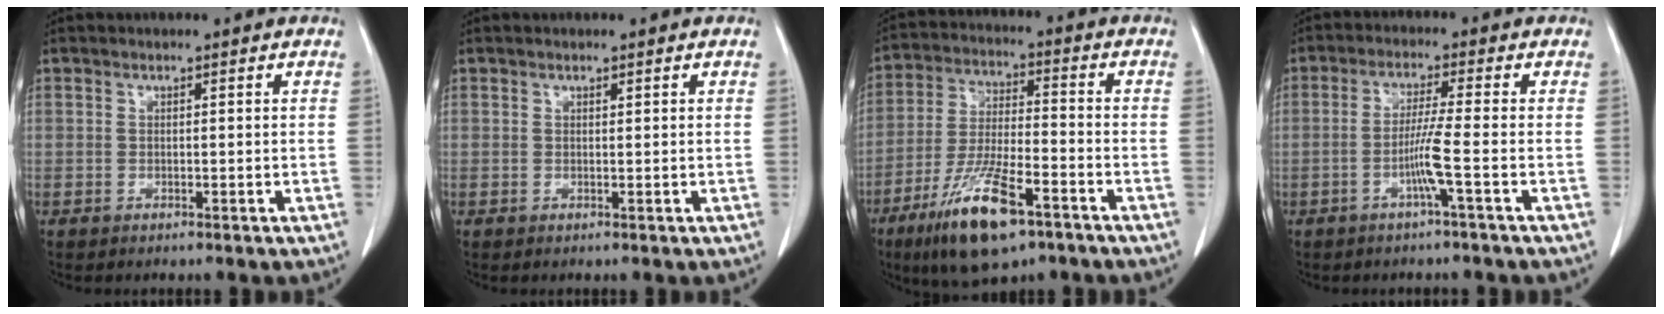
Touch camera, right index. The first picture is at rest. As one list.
[{"total": 0.0}, {"total": 14.0, "force": [-8.2, 3.3, 10.8], "torque": [-0.215, -0.023, -0.143]}, {"total": 4.6, "force": [-1.6, -1.2, 4.2], "torque": [-0.083, 0.000, -0.031]}]